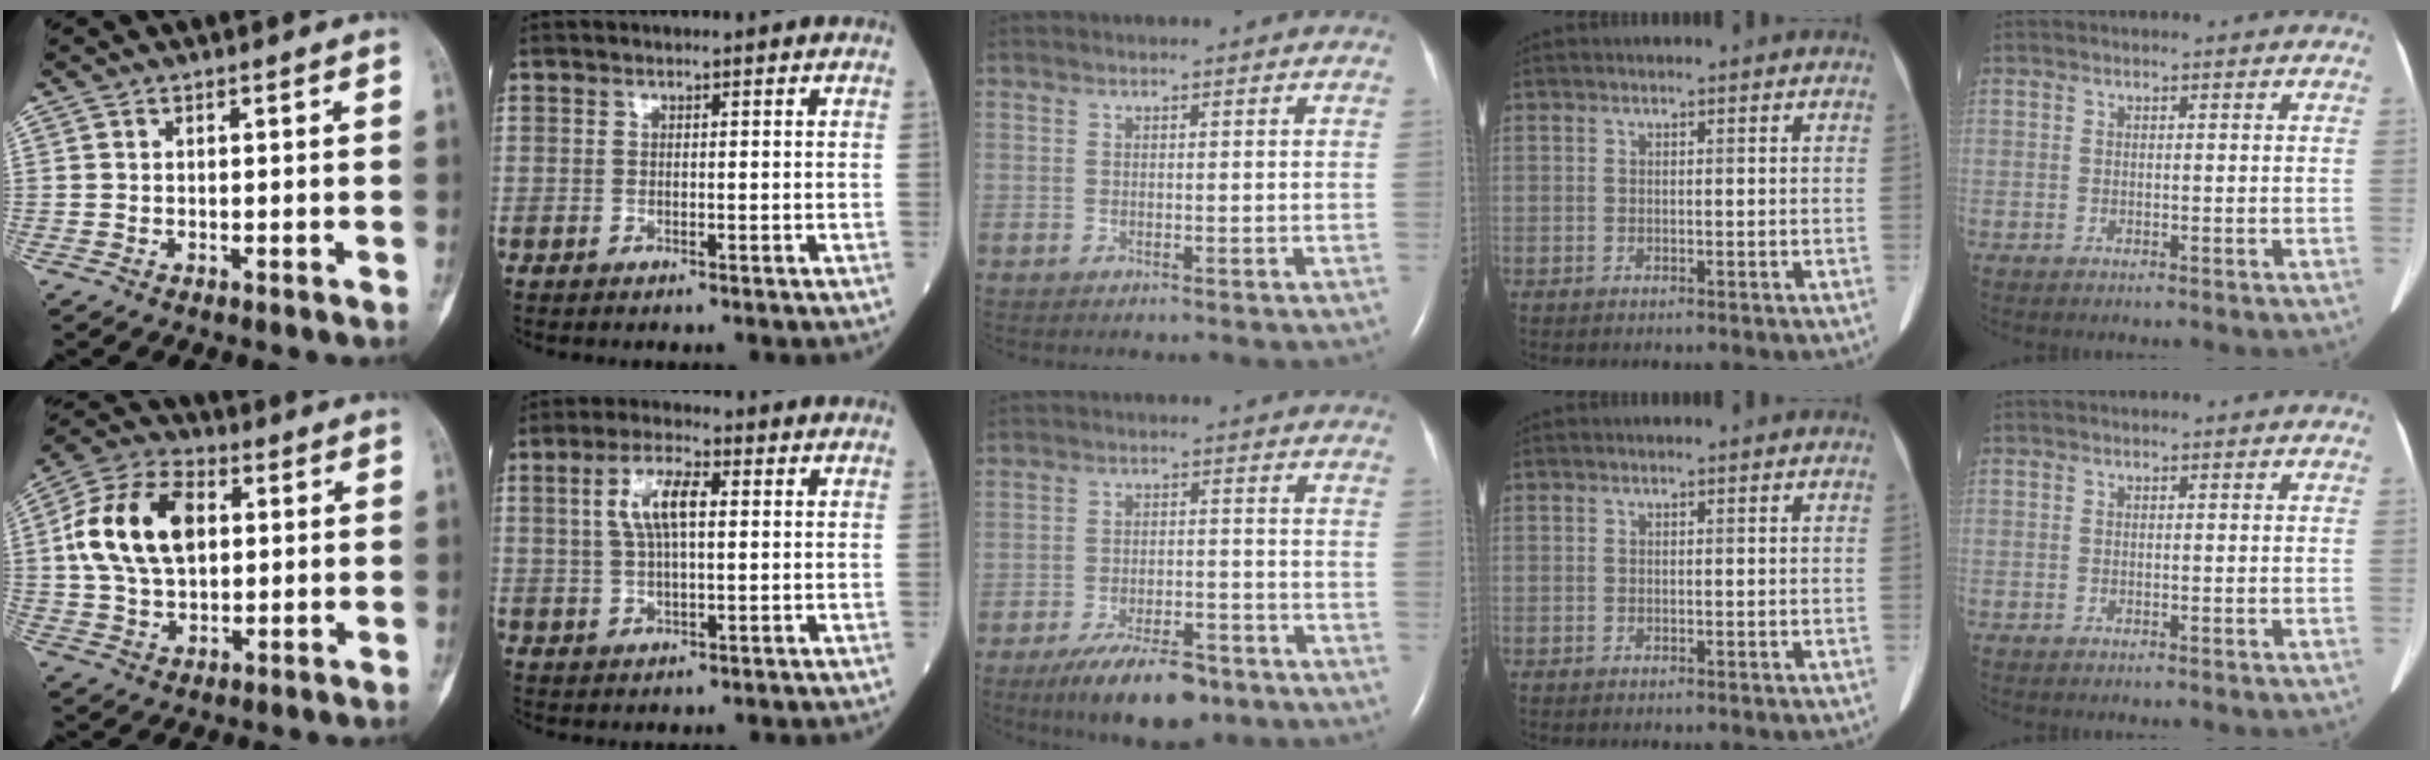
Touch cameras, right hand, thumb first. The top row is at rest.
{"thumb": {"total": 16.0, "force": [2.8, 10.2, 12.0], "torque": [-0.216, 0.015, 0.047]}, "index": {"total": 6.9, "force": [1.7, 2.0, 6.4], "torque": [-0.132, 0.012, 0.034]}, "middle": {"total": 10.7, "force": [-7.7, 3.7, 6.5], "torque": [-0.105, -0.007, -0.123]}}